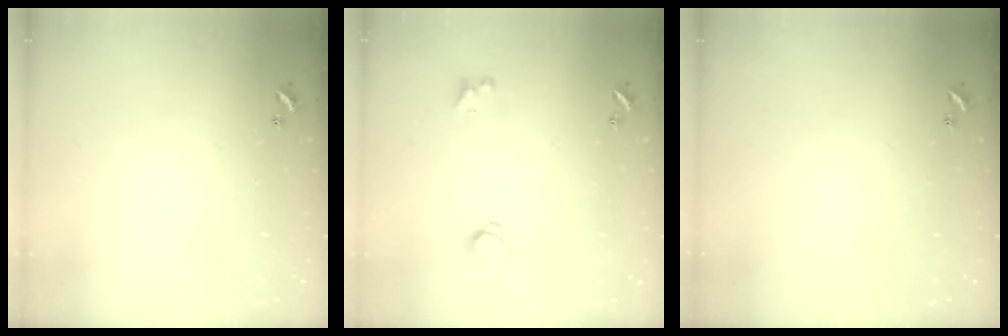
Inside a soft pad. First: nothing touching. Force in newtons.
{"total": 1.6, "press": 1.5, "slide": 0.4}
{"total": 0.0}